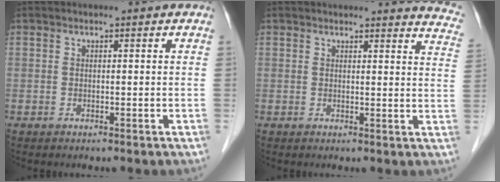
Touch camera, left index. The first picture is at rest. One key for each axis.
{"total": 8.3, "fx": 8.2, "fy": 0.7, "fz": 1.1, "tx": 0.016, "ty": -0.066, "tz": 0.050}